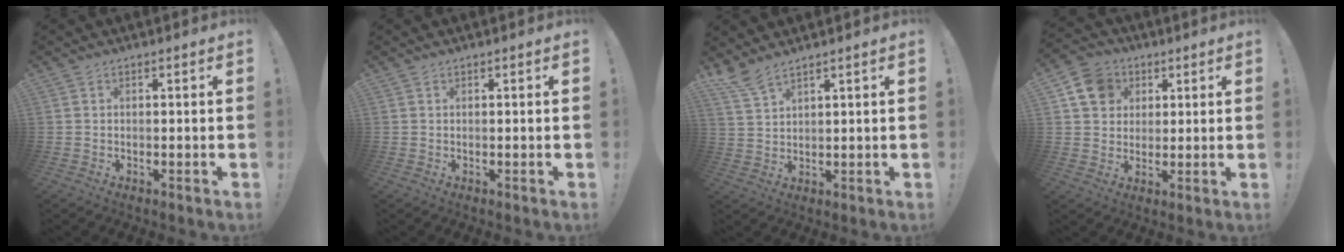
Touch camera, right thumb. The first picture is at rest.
{"total": 0.0}
{"total": 5.3, "force": [4.5, 0.8, 2.7], "torque": [-0.057, -0.027, 0.085]}
{"total": 10.5, "force": [3.9, 9.0, 3.7], "torque": [-0.049, -0.009, 0.078]}